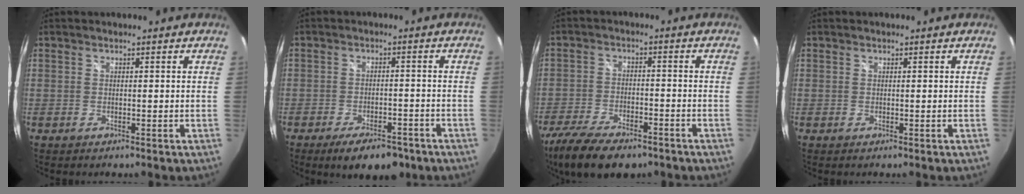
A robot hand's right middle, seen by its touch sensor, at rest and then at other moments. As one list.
[{"total": 9.0, "force": [-6.5, 3.5, 5.2], "torque": [-0.103, -0.010, -0.094]}, {"total": 15.4, "force": [-11.4, 5.7, 8.6], "torque": [-0.192, -0.042, -0.193]}, {"total": 0.0}]